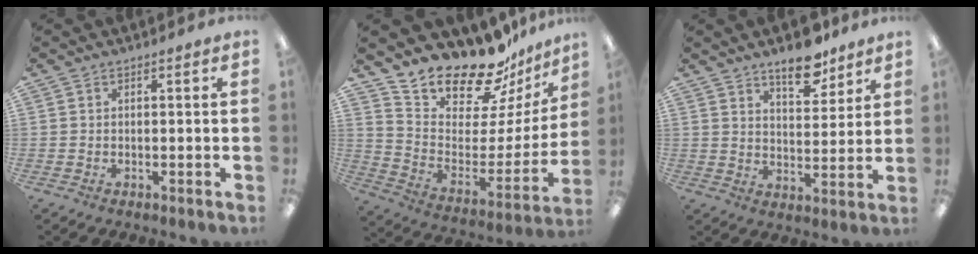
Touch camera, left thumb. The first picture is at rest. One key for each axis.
{"total": 20.6, "fx": 19.0, "fy": 6.1, "fz": 5.0, "tx": -0.089, "ty": -0.167, "tz": 0.336}
{"total": 9.9, "fx": 7.5, "fy": 4.0, "fz": 5.0, "tx": -0.053, "ty": -0.047, "tz": 0.125}